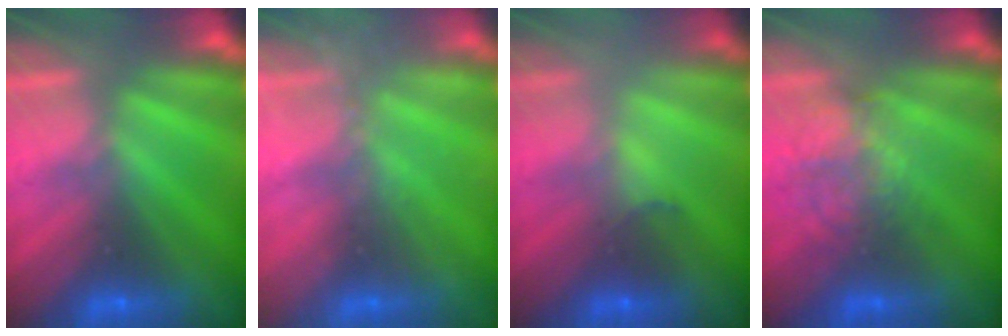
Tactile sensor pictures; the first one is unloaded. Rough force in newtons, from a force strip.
{"total": 2.0}
{"total": 2.1}
{"total": 2.1}